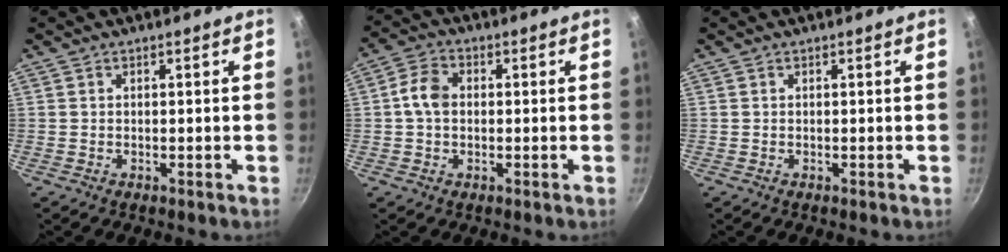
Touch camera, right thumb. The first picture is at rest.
{"total": 5.5, "force": [0.1, 4.1, 3.7], "torque": [-0.064, 0.015, -0.005]}
{"total": 0.0}